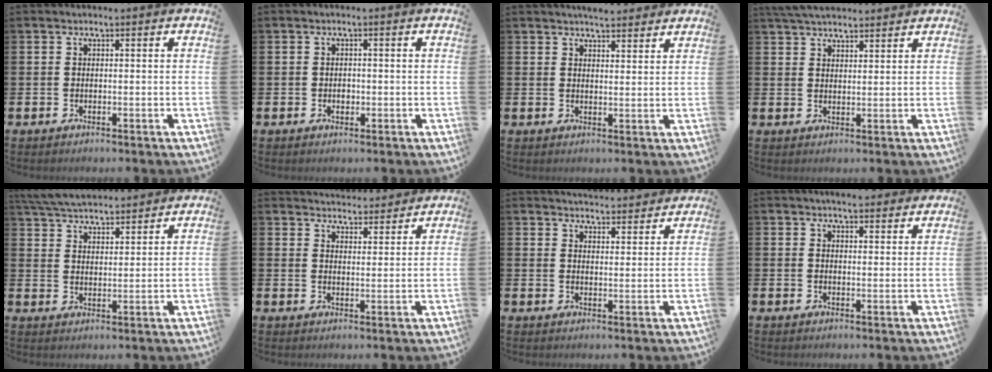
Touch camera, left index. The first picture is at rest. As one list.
[{"total": 1.0, "force": [-0.1, 0.8, 0.6], "torque": [-0.003, 0.002, -0.004]}, {"total": 3.9, "force": [3.8, 0.5, 0.4], "torque": [-0.005, -0.018, 0.068]}, {"total": 4.5, "force": [4.3, 0.8, 1.0], "torque": [-0.027, -0.014, 0.079]}, {"total": 5.3, "force": [5.2, 0.7, 0.6], "torque": [-0.033, -0.026, 0.094]}, {"total": 4.5, "force": [4.4, 0.7, -0.3], "torque": [-0.004, -0.026, 0.081]}, {"total": 4.7, "force": [4.6, 0.5, 0.0], "torque": [0.000, -0.030, 0.083]}, {"total": 3.3, "force": [3.2, 0.5, 0.4], "torque": [-0.012, -0.013, 0.059]}]